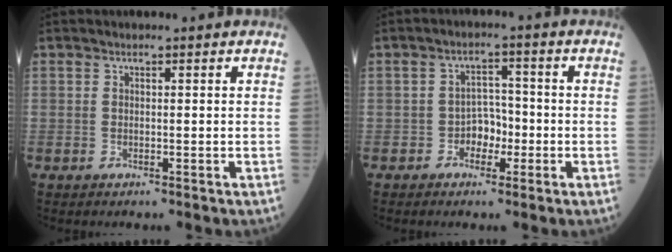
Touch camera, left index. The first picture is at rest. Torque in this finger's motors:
{"motor_torque": [0.14, -0.06, 0.05, 0.00]}